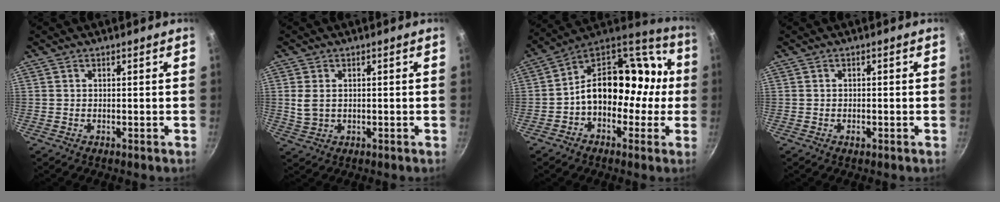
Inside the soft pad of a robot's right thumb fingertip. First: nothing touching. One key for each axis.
{"total": 3.9, "fx": 0.4, "fy": 2.8, "fz": 2.7, "tx": -0.052, "ty": 0.002, "tz": 0.011}
{"total": 18.9, "fx": -1.3, "fy": 14.0, "fz": 12.6, "tx": -0.130, "ty": 0.076, "tz": -0.032}
{"total": 1.2, "fx": -0.5, "fy": 0.8, "fz": 0.8, "tx": -0.013, "ty": 0.003, "tz": -0.010}